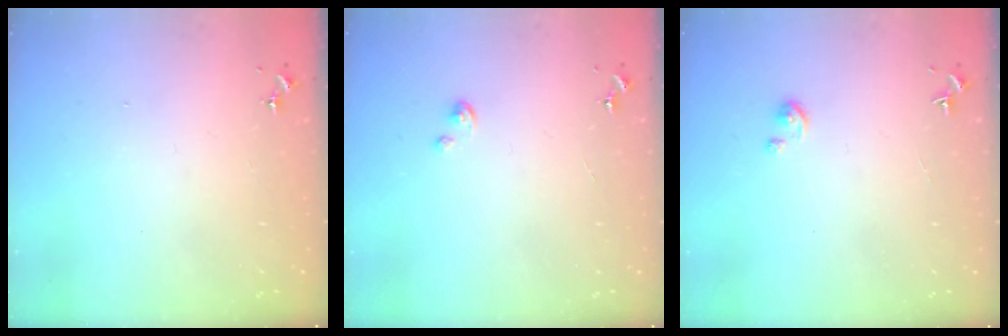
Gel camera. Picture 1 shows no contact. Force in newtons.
{"total": 1.8, "press": 1.8, "slide": 0.2}
{"total": 2.6, "press": 2.6, "slide": 0.3}